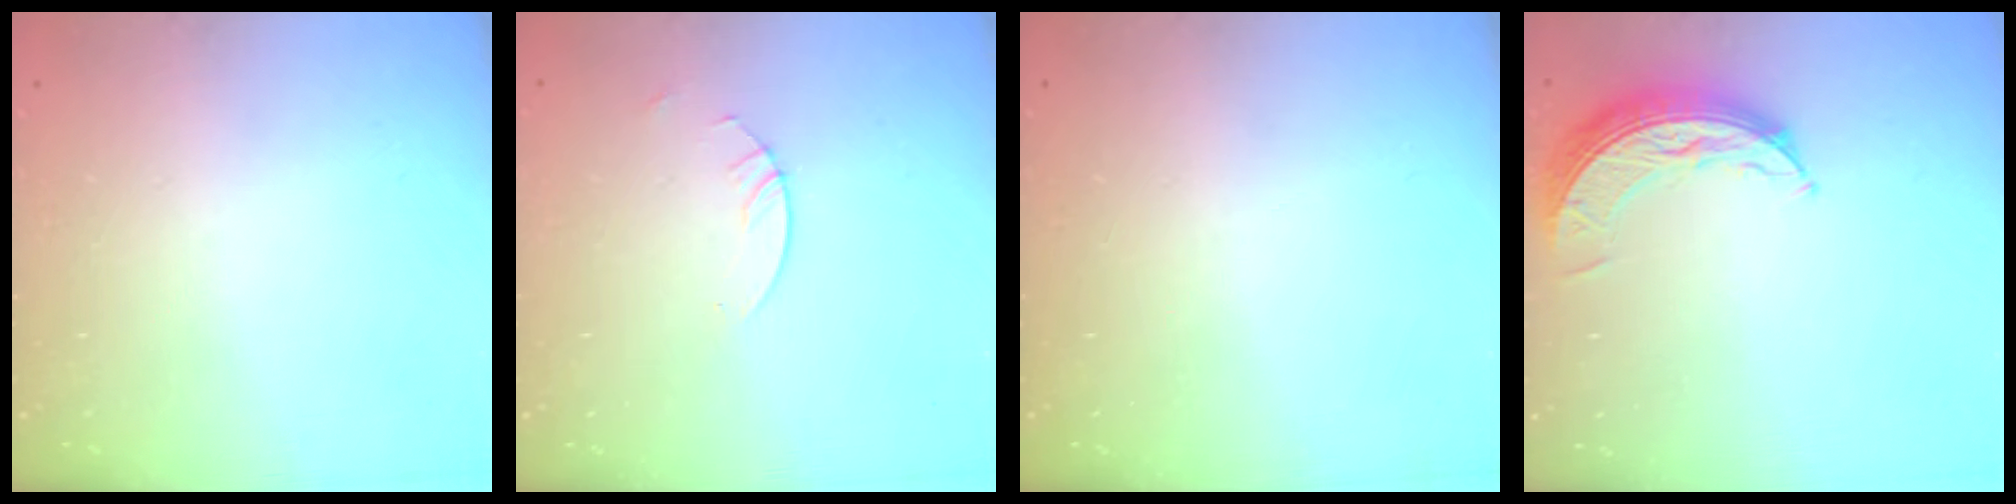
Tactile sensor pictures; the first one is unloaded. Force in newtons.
{"total": 2.7, "press": 2.7, "slide": 0.2}
{"total": 0.0}
{"total": 8.3, "press": 8.3, "slide": 0.6}